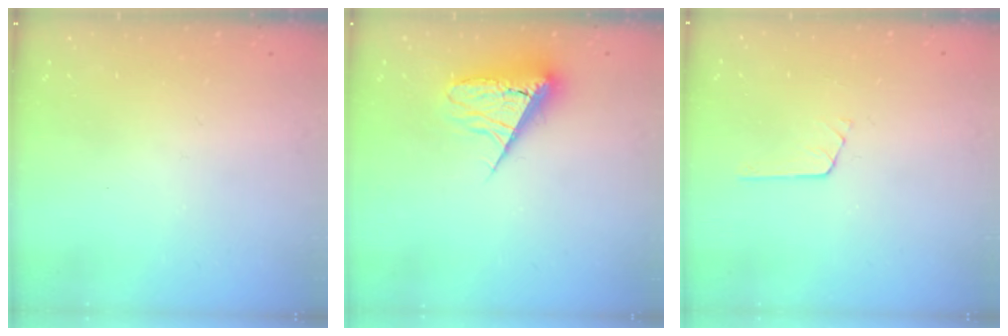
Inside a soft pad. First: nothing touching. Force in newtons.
{"total": 7.9, "press": 7.9, "slide": 1.0}
{"total": 3.2, "press": 3.2, "slide": 0.3}